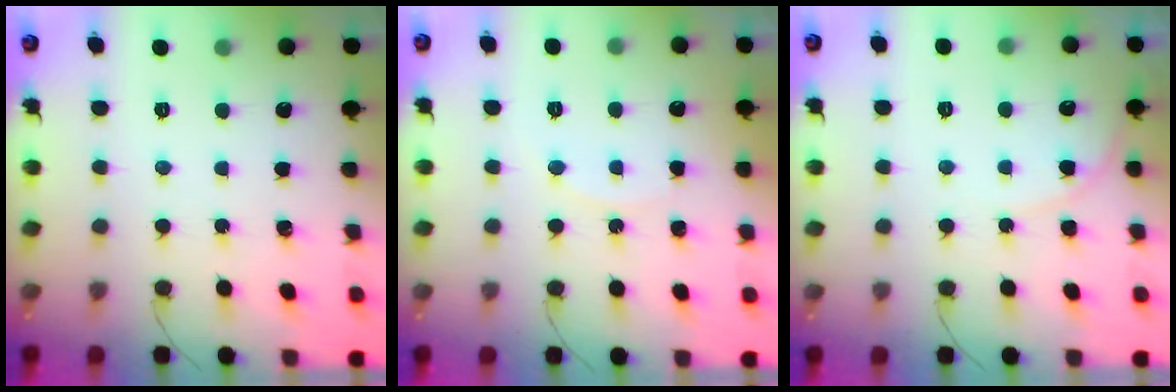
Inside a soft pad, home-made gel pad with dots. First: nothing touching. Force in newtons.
{"total": 6.1, "press": 6.1, "slide": 0.5}
{"total": 6.9, "press": 6.9, "slide": 0.6}